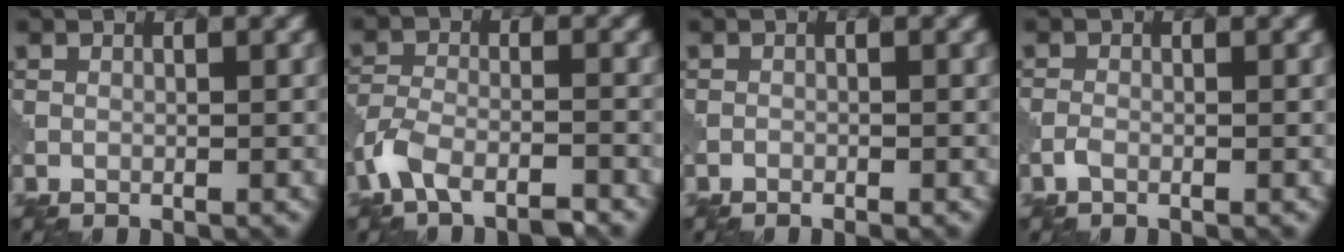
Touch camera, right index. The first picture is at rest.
{"total": 5.0, "force": [-3.8, 1.7, 2.8], "torque": [-0.059, -0.008, -0.086]}
{"total": 0.6, "force": [-0.5, 0.1, 0.3], "torque": [-0.003, 0.001, -0.011]}
{"total": 0.8, "force": [-0.6, 0.3, 0.5], "torque": [-0.015, 0.000, -0.016]}